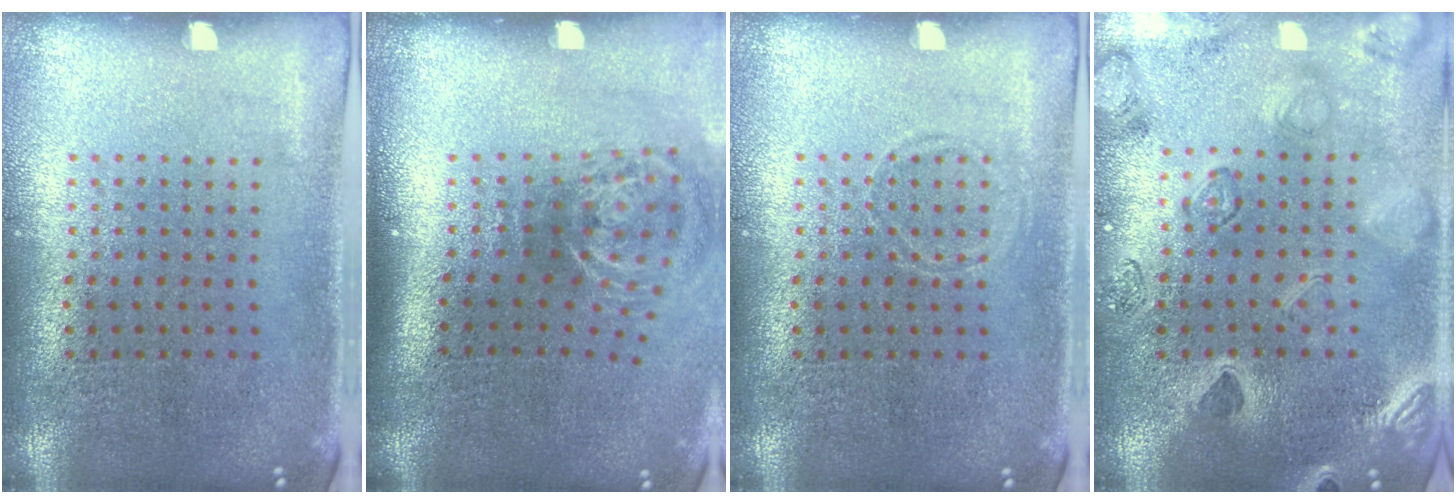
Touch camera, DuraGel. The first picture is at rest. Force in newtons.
{"total": 2.1, "press": 1.3, "slide": 1.7}
{"total": 0.8, "press": 0.7, "slide": 0.2}
{"total": 2.5, "press": 2.3, "slide": 0.8}